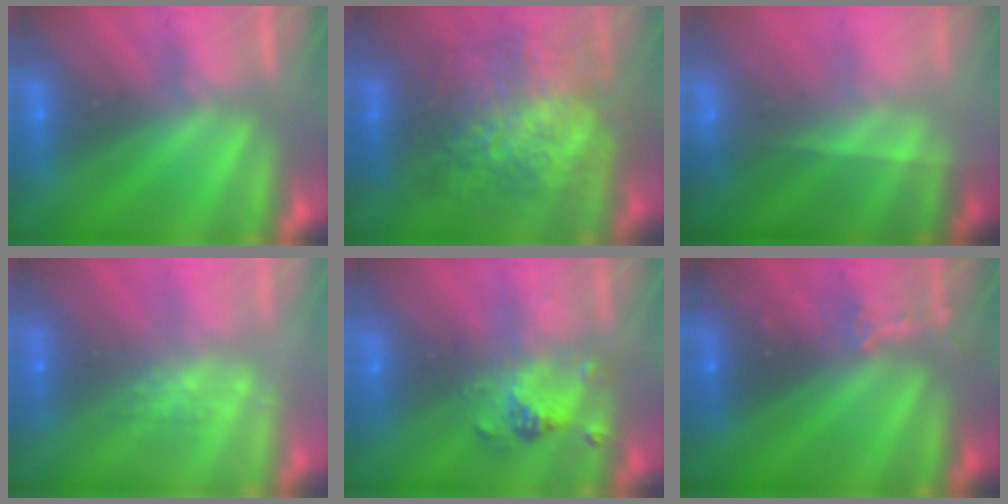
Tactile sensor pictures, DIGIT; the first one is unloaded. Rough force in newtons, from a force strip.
{"total": 7.6}
{"total": 7.4}
{"total": 2.8}
{"total": 2.4}
{"total": 2.6}